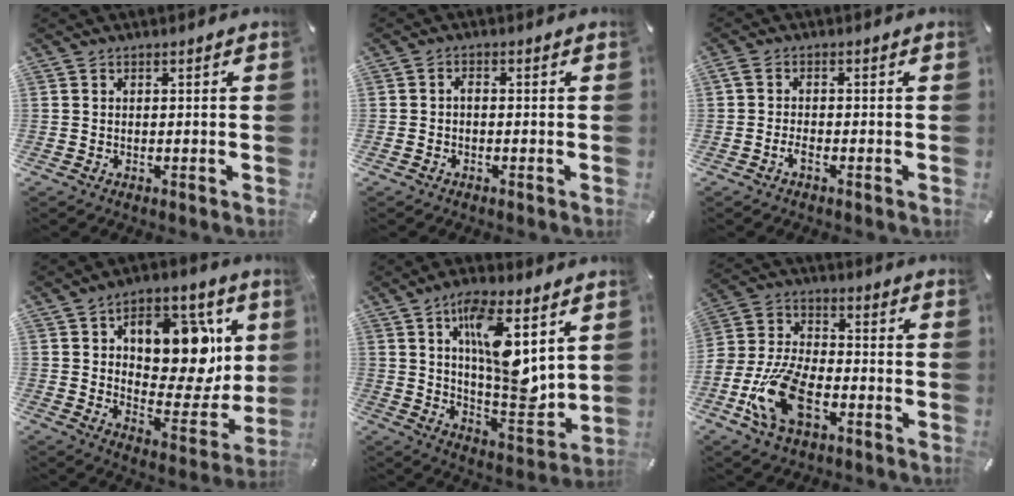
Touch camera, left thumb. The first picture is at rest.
{"total": 1.3, "force": [-0.7, 0.5, 1.0], "torque": [-0.019, 0.004, -0.015]}
{"total": 2.2, "force": [-1.2, 0.7, 1.7], "torque": [-0.043, -0.001, -0.027]}
{"total": 17.2, "force": [6.5, 10.6, 11.9], "torque": [-0.140, -0.041, 0.111]}
{"total": 16.0, "force": [6.2, 6.2, 13.4], "torque": [-0.211, -0.036, 0.103]}
{"total": 15.0, "force": [-6.5, 8.4, 10.5], "torque": [-0.241, 0.015, -0.121]}